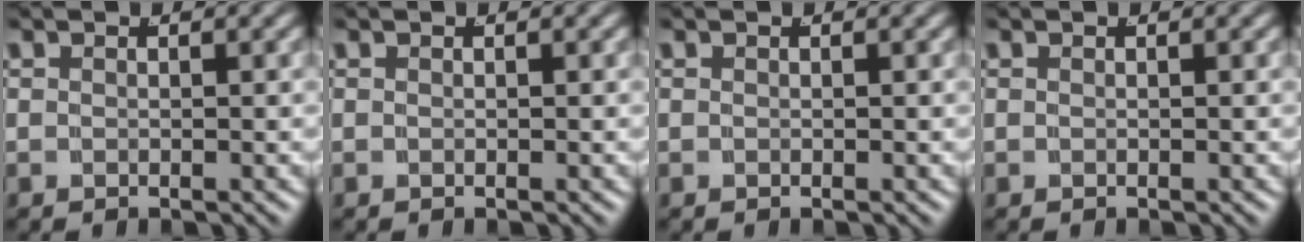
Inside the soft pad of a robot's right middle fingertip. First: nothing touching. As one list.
[{"total": 0.0}, {"total": 0.0}, {"total": 0.0}]